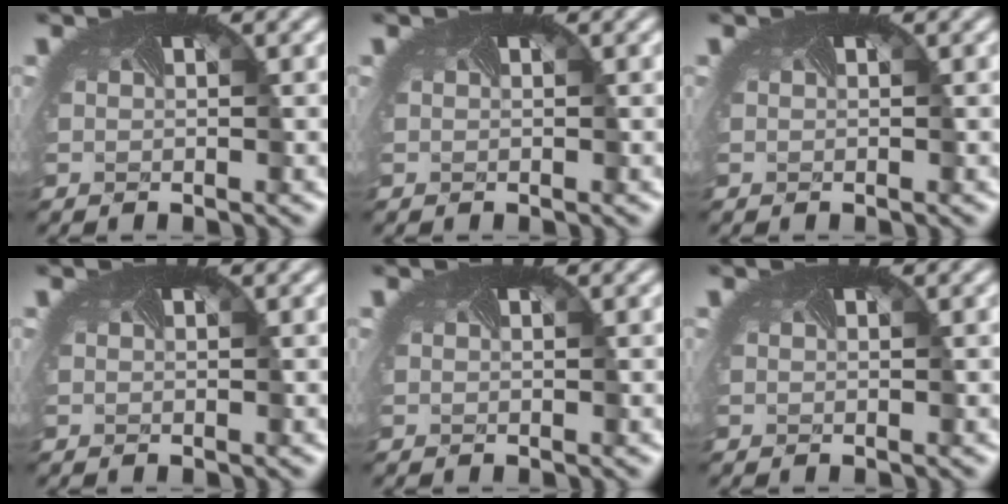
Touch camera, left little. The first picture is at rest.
{"total": 0.0}
{"total": 0.0}
{"total": 0.0}
{"total": 0.0}
{"total": 0.0}